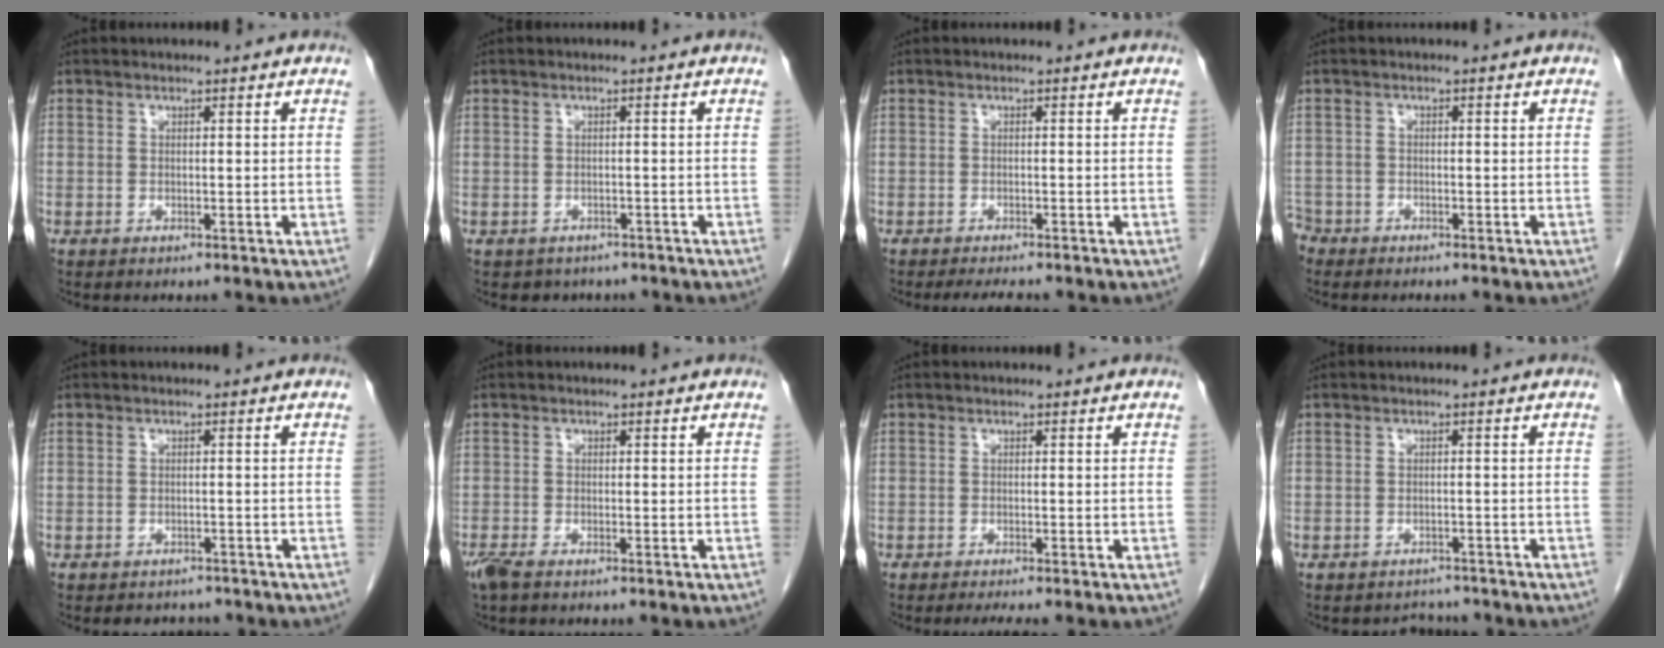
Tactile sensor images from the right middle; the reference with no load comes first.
{"total": 3.6, "force": [-2.8, 2.2, 0.4], "torque": [-0.009, 0.007, -0.034]}
{"total": 3.7, "force": [-3.2, 0.5, 1.7], "torque": [-0.023, -0.006, -0.045]}
{"total": 2.9, "force": [-2.6, 1.4, 0.0], "torque": [-0.002, 0.001, -0.051]}
{"total": 3.7, "force": [-3.3, 1.7, 0.3], "torque": [-0.007, 0.003, -0.041]}
{"total": 2.6, "force": [-1.9, 0.7, 1.6], "torque": [-0.040, -0.009, -0.035]}
{"total": 2.0, "force": [-1.6, -0.3, 1.1], "torque": [-0.016, -0.003, -0.026]}
{"total": 2.6, "force": [-2.4, 1.1, -0.5], "torque": [0.002, 0.005, -0.033]}